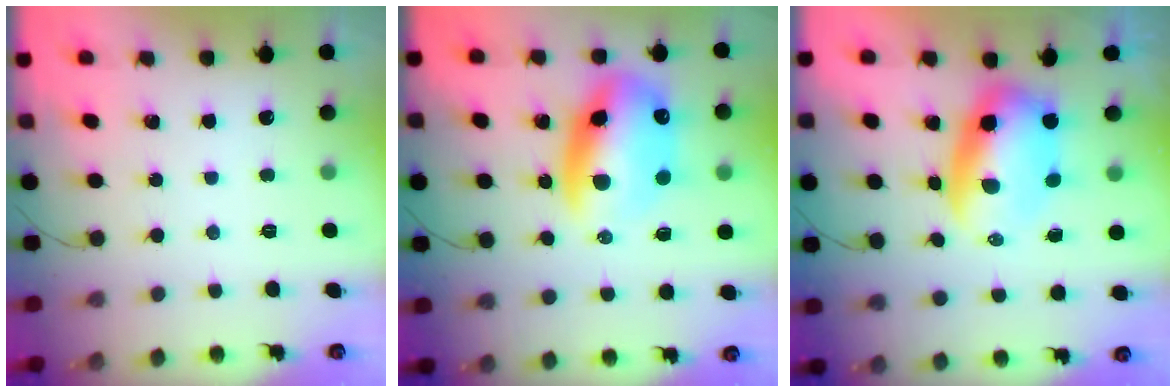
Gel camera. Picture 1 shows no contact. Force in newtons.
{"total": 15.8, "press": 15.3, "slide": 4.2}
{"total": 7.7, "press": 7.3, "slide": 2.2}